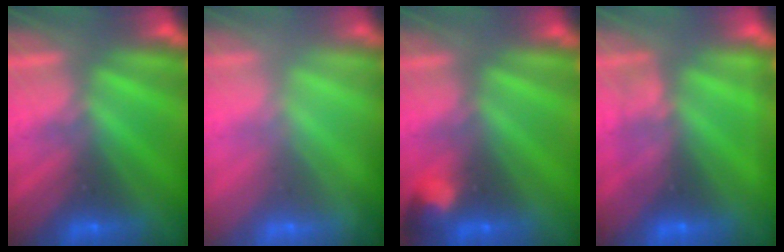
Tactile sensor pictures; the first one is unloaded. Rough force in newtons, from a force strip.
{"total": 1.3}
{"total": 2.8}
{"total": 2.2}